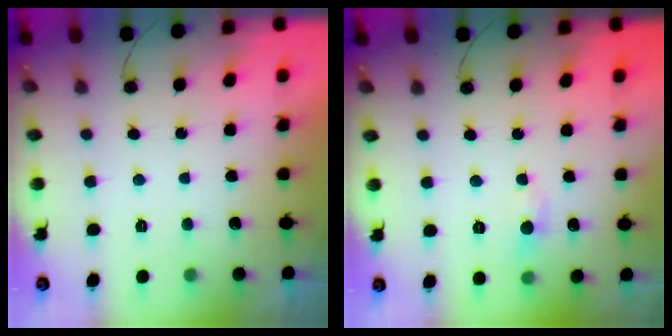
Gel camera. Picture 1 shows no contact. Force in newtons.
{"total": 3.7, "press": 3.7, "slide": 0.3}